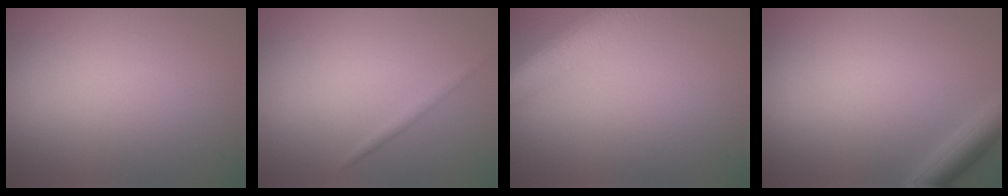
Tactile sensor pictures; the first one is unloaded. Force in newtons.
{"total": 1.0, "press": 1.0, "slide": 0.0}
{"total": 6.4, "press": 6.4, "slide": 0.4}
{"total": 2.9, "press": 2.9, "slide": 0.2}